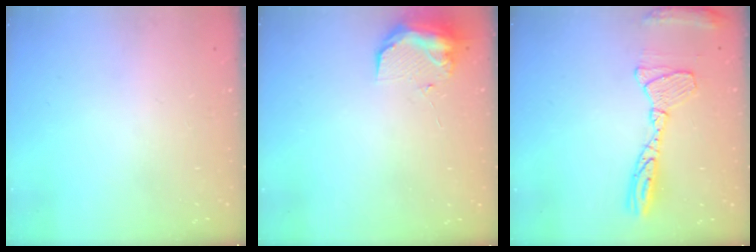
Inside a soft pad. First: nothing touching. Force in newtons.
{"total": 9.3, "press": 9.2, "slide": 0.7}
{"total": 14.2, "press": 14.1, "slide": 1.2}